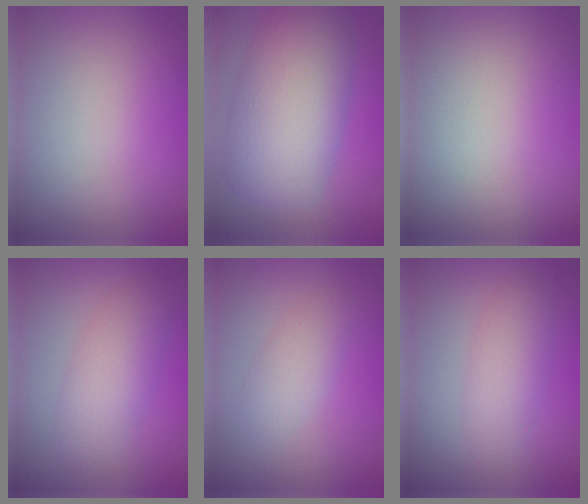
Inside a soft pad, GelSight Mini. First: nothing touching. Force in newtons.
{"total": 10.2, "press": 10.2, "slide": 0.3}
{"total": 0.0}
{"total": 3.7, "press": 3.7, "slide": 0.0}
{"total": 2.2, "press": 2.2, "slide": 0.1}
{"total": 3.0, "press": 3.0, "slide": 0.2}